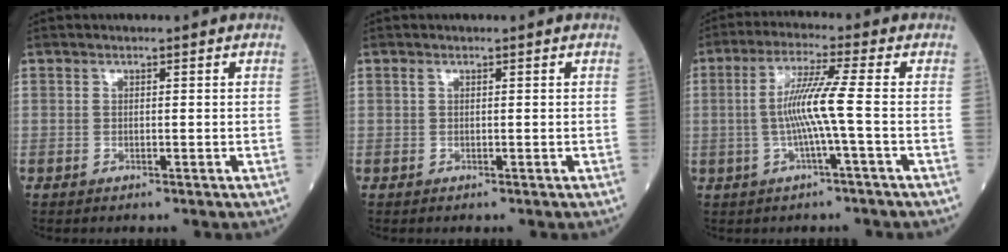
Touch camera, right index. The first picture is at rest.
{"total": 0.0}
{"total": 7.1, "force": [-0.9, -1.3, 7.0], "torque": [-0.141, 0.006, -0.016]}